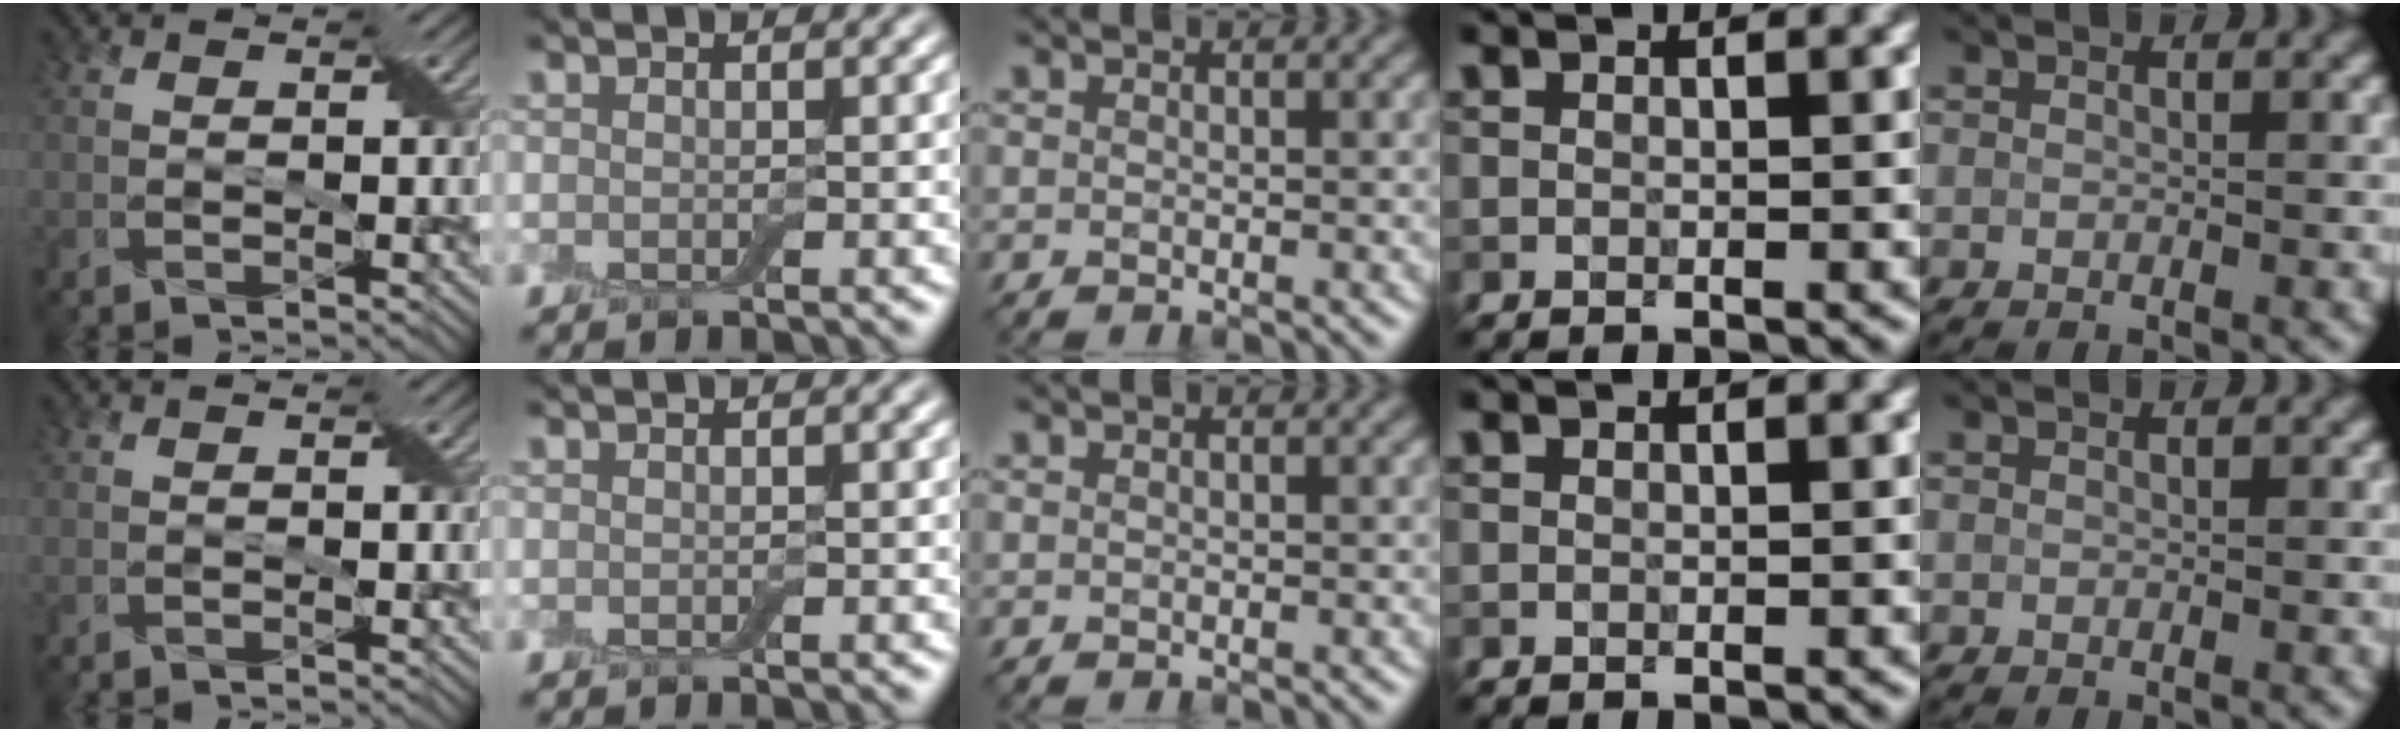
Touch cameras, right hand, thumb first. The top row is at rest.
{}